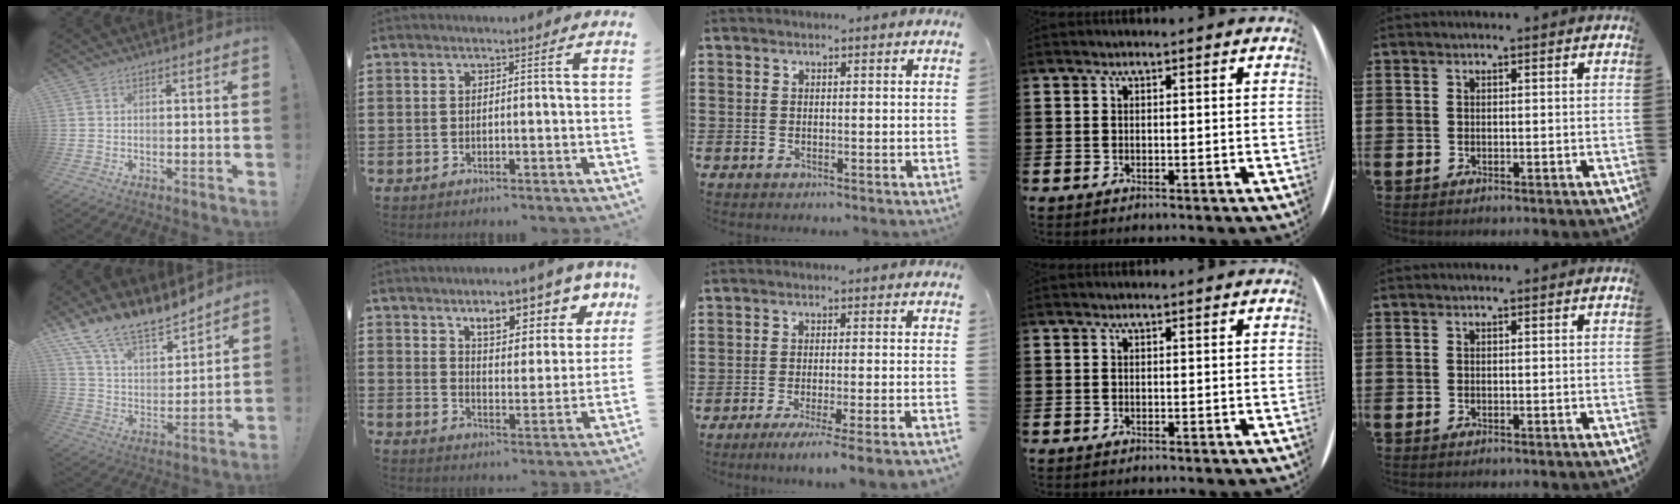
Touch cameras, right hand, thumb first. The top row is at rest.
{"thumb": {"total": 13.9, "force": [12.3, 4.2, 4.9], "torque": [-0.106, -0.097, 0.226]}, "index": {"total": 7.7, "force": [5.7, 2.7, 4.4], "torque": [-0.074, -0.015, 0.095]}, "middle": {"total": 3.9, "force": [-3.3, -0.8, 2.0], "torque": [-0.030, -0.015, -0.061]}}